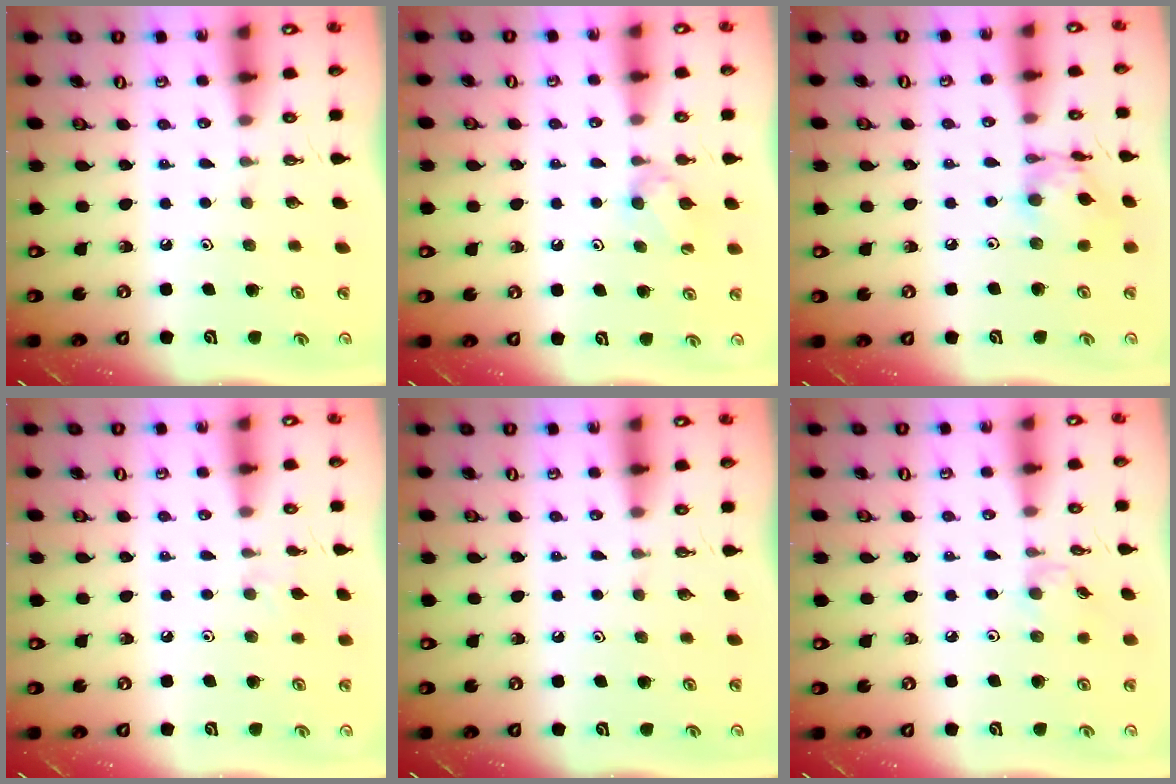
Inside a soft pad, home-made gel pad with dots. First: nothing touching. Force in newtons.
{"total": 4.8, "press": 4.7, "slide": 0.8}
{"total": 11.4, "press": 11.3, "slide": 0.9}
{"total": 4.8, "press": 4.7, "slide": 0.7}
{"total": 0.0}
{"total": 2.3, "press": 2.3, "slide": 0.3}